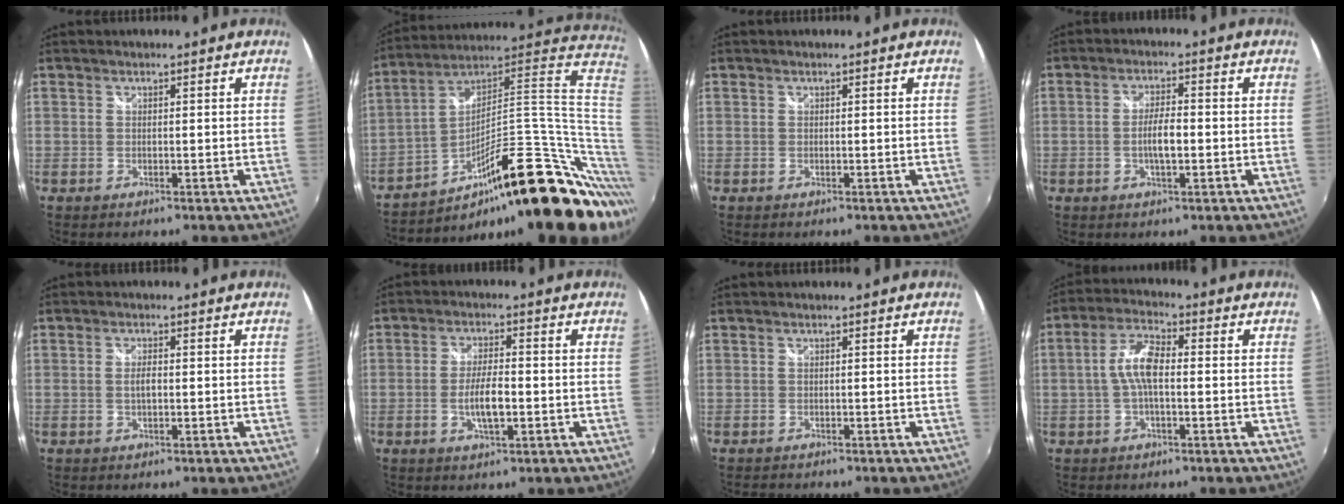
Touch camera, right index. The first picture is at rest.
{"total": 30.8, "force": [-7.9, 9.6, 28.2], "torque": [-0.405, 0.022, -0.113]}
{"total": 0.0}
{"total": 4.5, "force": [-0.9, 1.3, 4.2], "torque": [-0.079, 0.001, -0.016]}
{"total": 2.2, "force": [-0.1, 0.9, 2.0], "torque": [-0.037, 0.000, -0.003]}
{"total": 6.0, "force": [-1.5, 1.8, 5.5], "torque": [-0.108, -0.002, -0.027]}
{"total": 1.3, "force": [-1.2, 0.5, 0.3], "torque": [-0.009, -0.005, -0.019]}
{"total": 6.6, "force": [-0.6, 2.4, 6.1], "torque": [-0.127, 0.016, -0.014]}